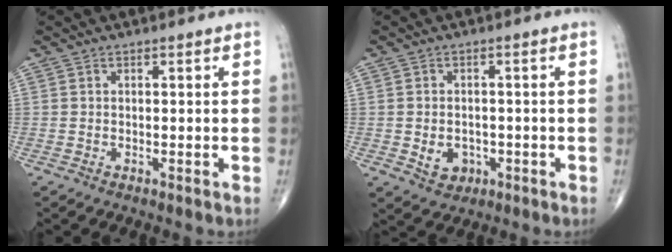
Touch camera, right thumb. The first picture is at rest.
{"total": 4.6, "force": [-1.1, 3.7, 2.5], "torque": [-0.022, 0.006, -0.007]}